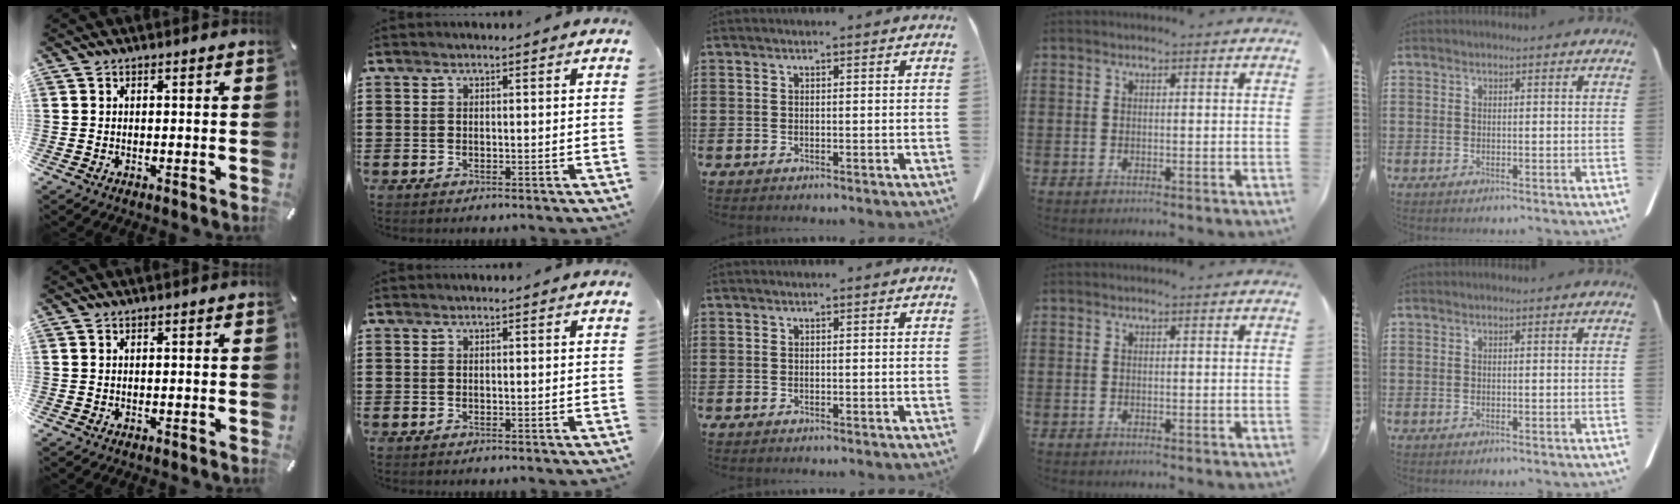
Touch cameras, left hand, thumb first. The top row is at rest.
{}